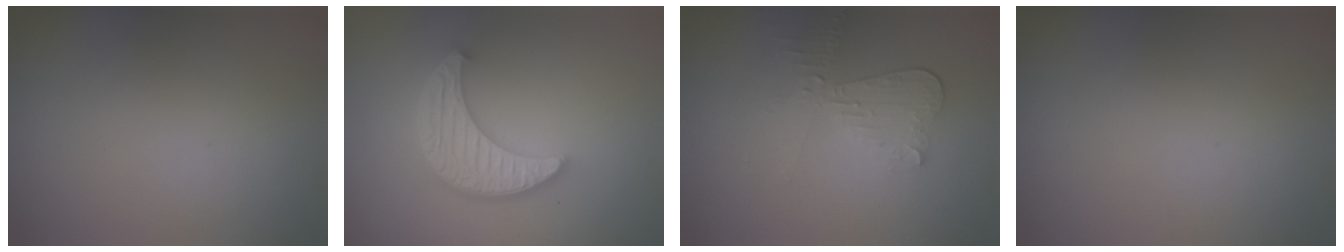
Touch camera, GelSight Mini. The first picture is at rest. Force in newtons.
{"total": 5.0, "press": 4.1, "slide": 2.8}
{"total": 3.0, "press": 2.6, "slide": 1.4}
{"total": 0.0}